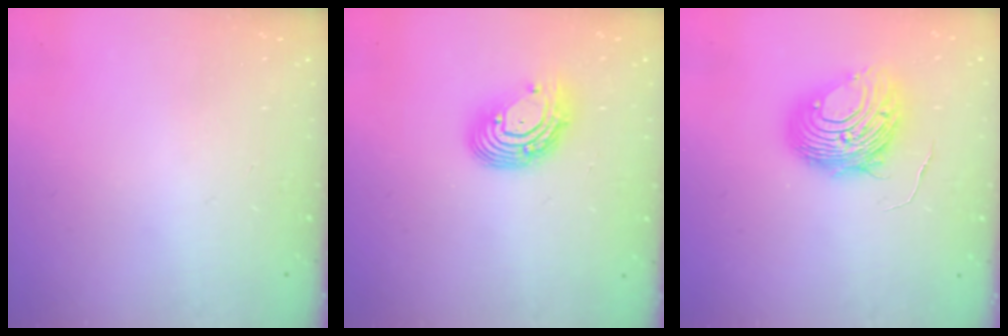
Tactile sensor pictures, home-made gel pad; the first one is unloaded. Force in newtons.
{"total": 11.5, "press": 11.5, "slide": 1.1}
{"total": 11.0, "press": 11.0, "slide": 0.8}